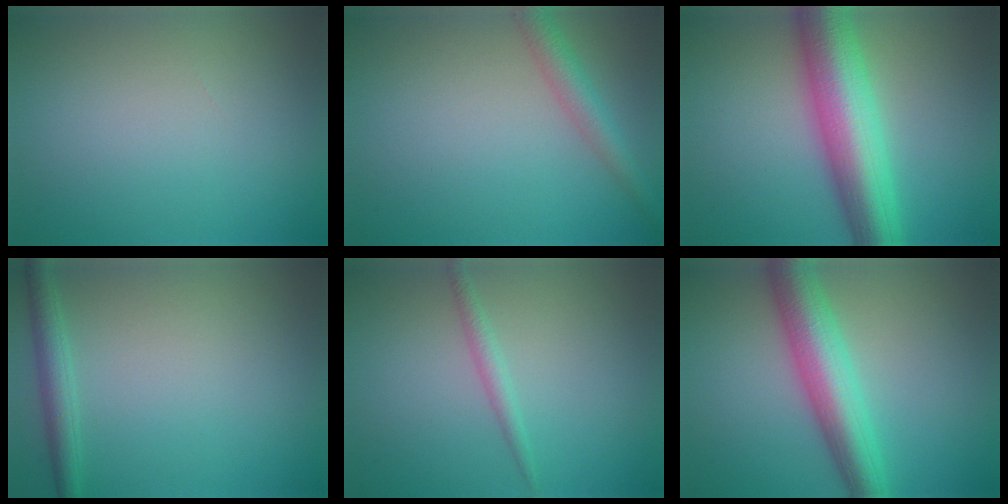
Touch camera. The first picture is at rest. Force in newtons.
{"total": 2.9, "press": 2.9, "slide": 0.0}
{"total": 9.6, "press": 9.6, "slide": 0.2}
{"total": 2.3, "press": 2.3, "slide": 0.1}
{"total": 1.4, "press": 1.4, "slide": 0.1}
{"total": 6.9, "press": 6.9, "slide": 0.3}